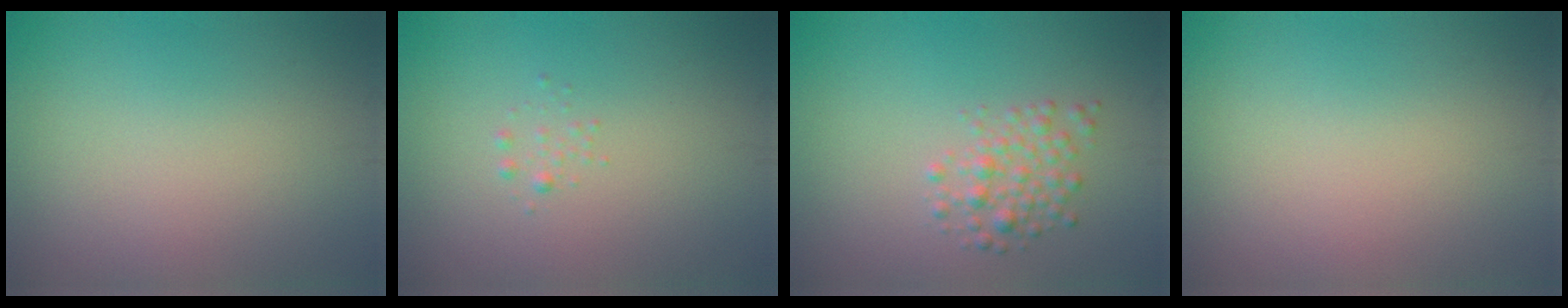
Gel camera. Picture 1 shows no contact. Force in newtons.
{"total": 0.7, "press": 0.7, "slide": 0.0}
{"total": 2.3, "press": 2.3, "slide": 0.1}
{"total": 0.0}